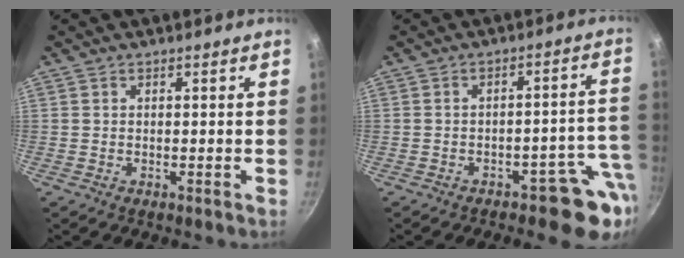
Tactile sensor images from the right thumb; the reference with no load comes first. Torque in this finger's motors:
{"motor_torque": [1.59, 0.70, 0.82, -0.86, 0.06]}